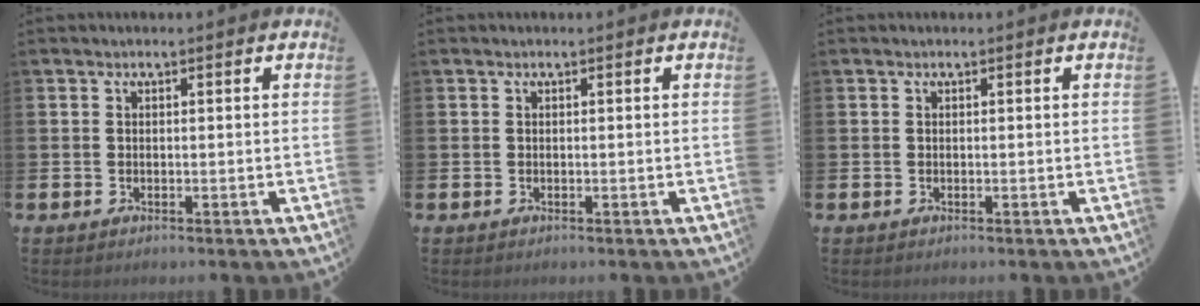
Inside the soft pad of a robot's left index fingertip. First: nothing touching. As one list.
[{"total": 0.0}, {"total": 0.0}]